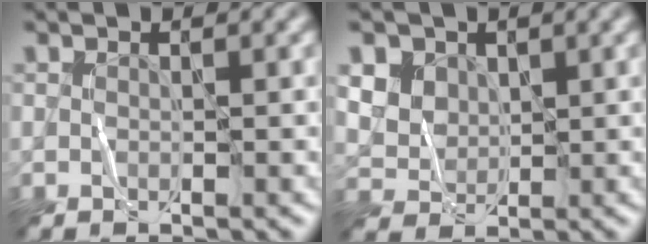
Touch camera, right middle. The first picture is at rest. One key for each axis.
{"total": 6.9, "fx": 3.6, "fy": 5.3, "fz": 2.5, "tx": -0.080, "ty": 0.021, "tz": 0.060}